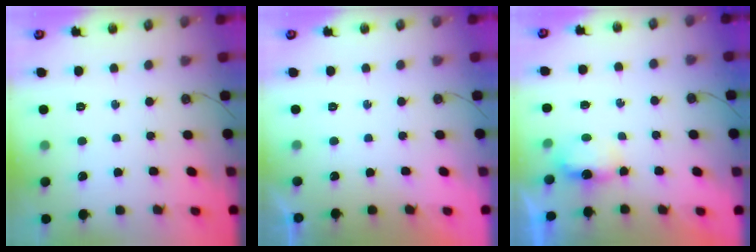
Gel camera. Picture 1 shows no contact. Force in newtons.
{"total": 0.0}
{"total": 4.1, "press": 4.1, "slide": 0.5}